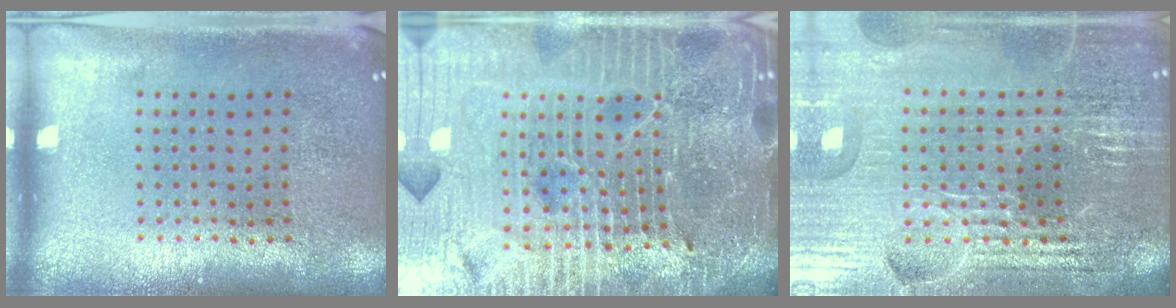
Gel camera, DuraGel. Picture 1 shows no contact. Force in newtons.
{"total": 6.7, "press": 5.9, "slide": 3.1}
{"total": 4.9, "press": 4.6, "slide": 1.5}